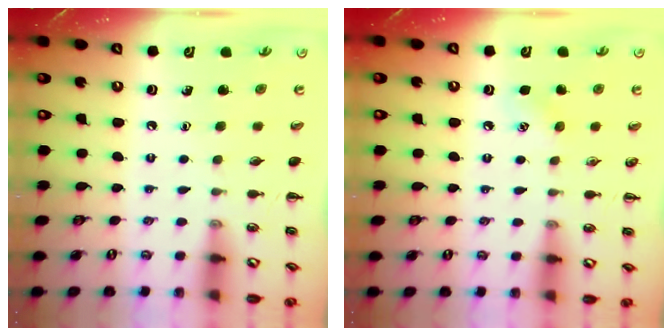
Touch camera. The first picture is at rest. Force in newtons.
{"total": 3.7, "press": 3.5, "slide": 1.1}